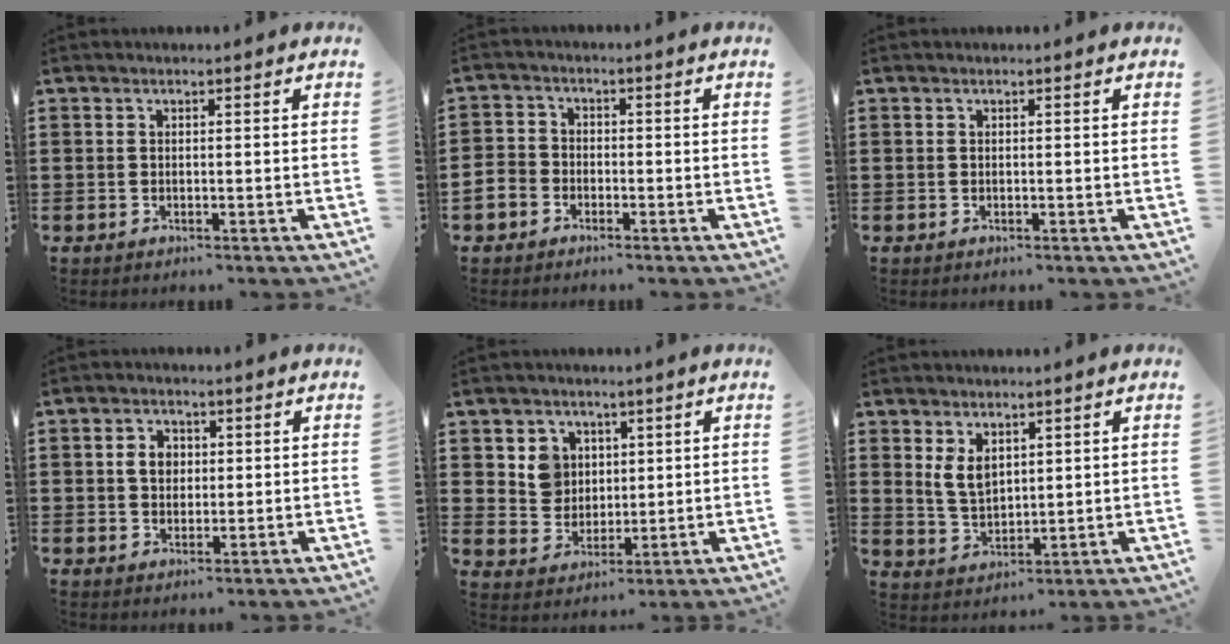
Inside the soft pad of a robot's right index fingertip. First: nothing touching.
{"total": 2.9, "force": [-2.0, 2.0, 0.3], "torque": [-0.030, -0.001, -0.050]}
{"total": 0.0}
{"total": 3.3, "force": [0.3, 2.6, 2.0], "torque": [-0.046, 0.012, 0.003]}
{"total": 5.1, "force": [1.9, 4.6, 0.8], "torque": [-0.032, 0.012, 0.035]}
{"total": 4.3, "force": [2.0, 2.6, 2.7], "torque": [-0.068, 0.005, 0.035]}